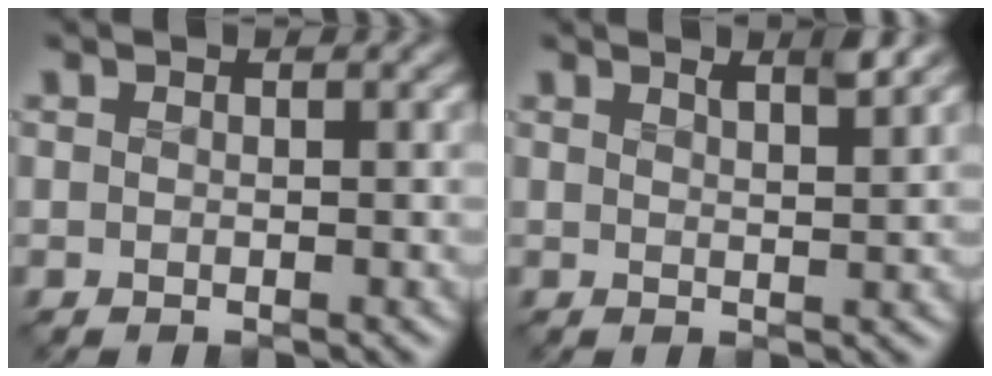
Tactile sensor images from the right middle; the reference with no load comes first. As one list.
[{"total": 2.0, "force": [1.3, 0.4, 1.5], "torque": [-0.011, 0.001, 0.014]}]